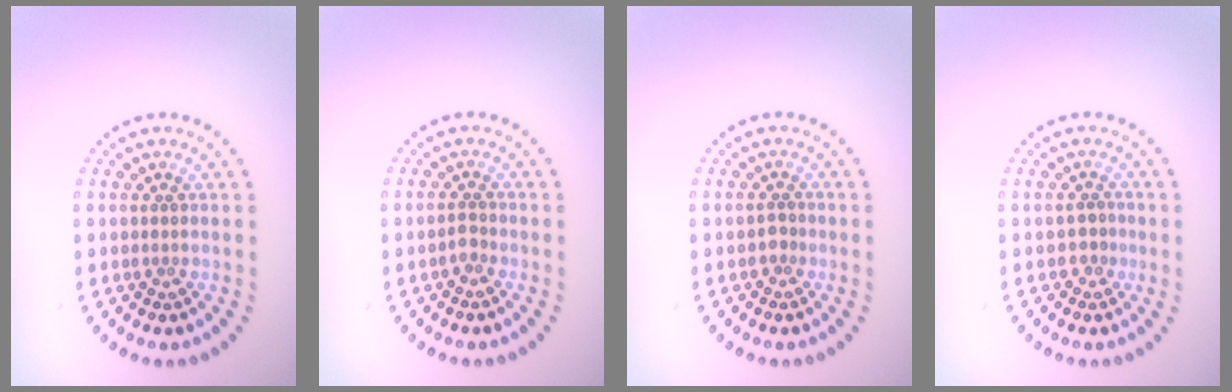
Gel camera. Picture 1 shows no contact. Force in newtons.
{"total": 0.9, "press": 0.6, "slide": 0.6}
{"total": 0.9, "press": 0.7, "slide": 0.6}
{"total": 1.0, "press": 0.8, "slide": 0.7}